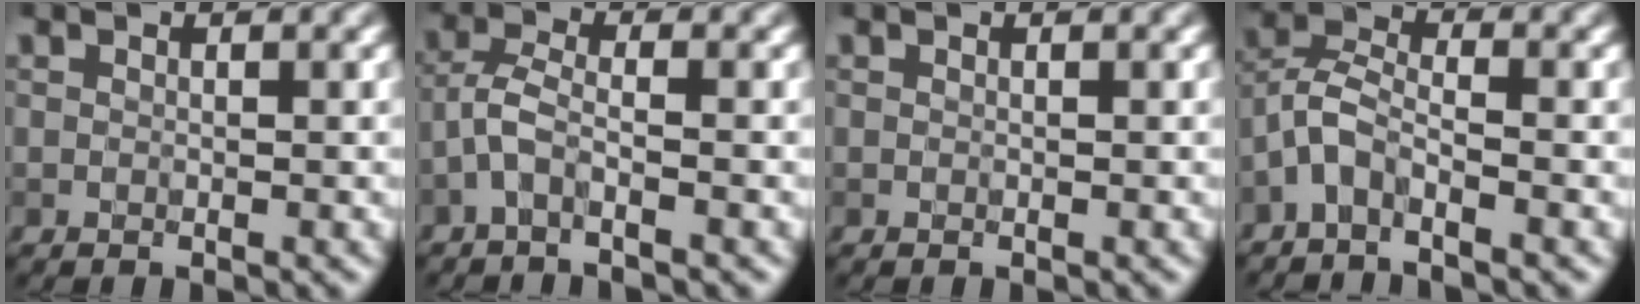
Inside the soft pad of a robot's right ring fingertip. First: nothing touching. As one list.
[{"total": 2.3, "force": [-1.3, 0.4, 1.8], "torque": [-0.046, 0.010, -0.037]}, {"total": 0.0}, {"total": 2.9, "force": [-2.1, 0.7, 1.7], "torque": [-0.040, 0.009, -0.053]}]